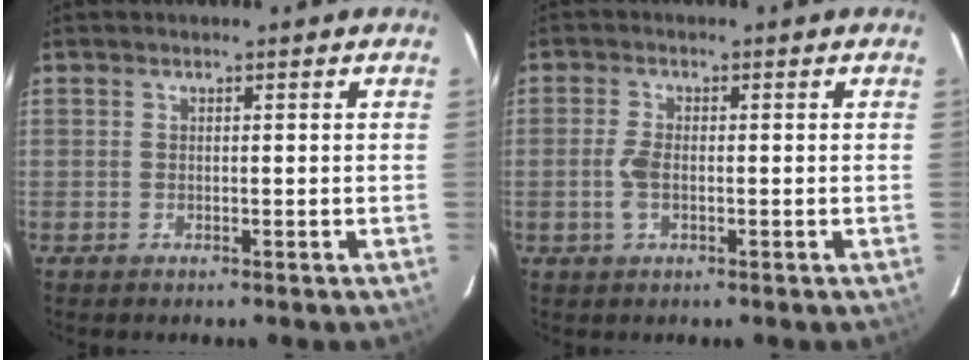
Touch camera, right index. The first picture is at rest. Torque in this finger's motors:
{"motor_torque": [0.28, 0.05, 0.36, 0.06]}